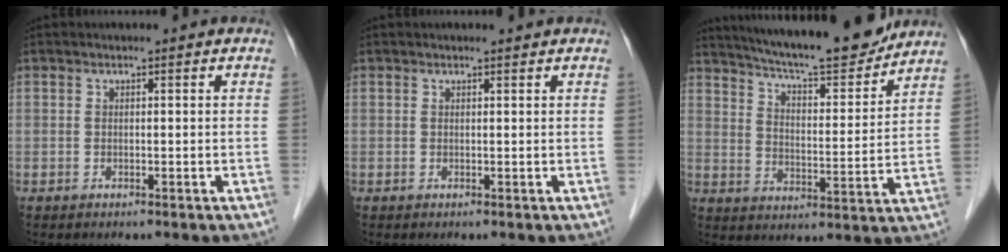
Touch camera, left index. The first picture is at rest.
{"total": 0.8, "force": [0.7, -0.1, 0.2], "torque": [-0.010, 0.001, 0.012]}
{"total": 17.0, "force": [15.4, 1.6, 7.0], "torque": [-0.115, -0.008, 0.229]}